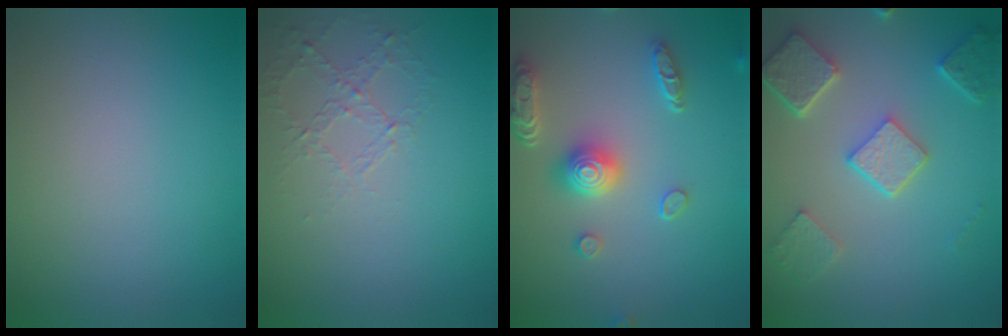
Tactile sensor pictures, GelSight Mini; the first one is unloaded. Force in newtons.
{"total": 1.1, "press": 0.5, "slide": 1.0}
{"total": 4.9, "press": 4.1, "slide": 2.8}
{"total": 4.8, "press": 3.7, "slide": 3.0}